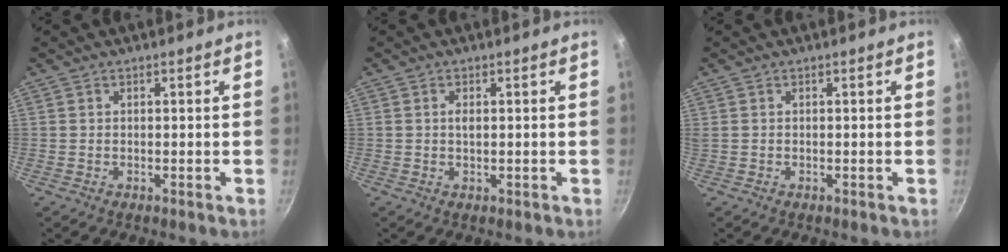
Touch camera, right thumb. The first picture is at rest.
{"total": 1.4, "force": [0.2, 0.5, 1.2], "torque": [-0.020, 0.000, 0.003]}
{"total": 0.0}